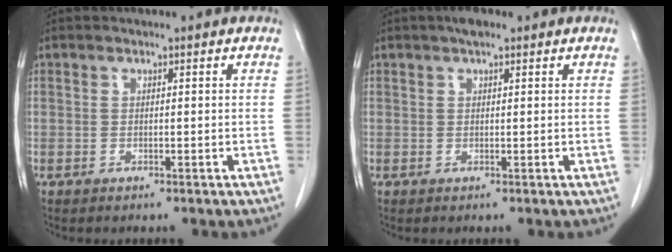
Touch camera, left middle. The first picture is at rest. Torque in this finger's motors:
{"motor_torque": [0.40, -0.37, -0.01, 0.03]}